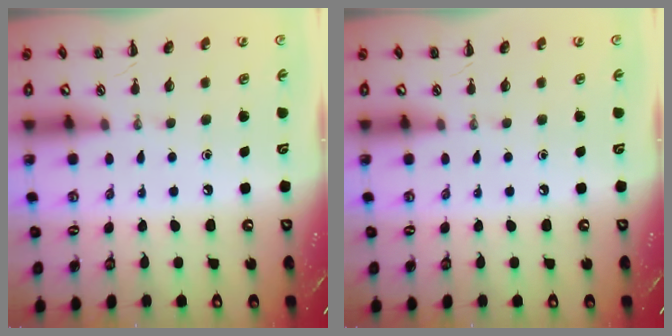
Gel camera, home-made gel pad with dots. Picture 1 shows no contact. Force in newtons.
{"total": 0.0}